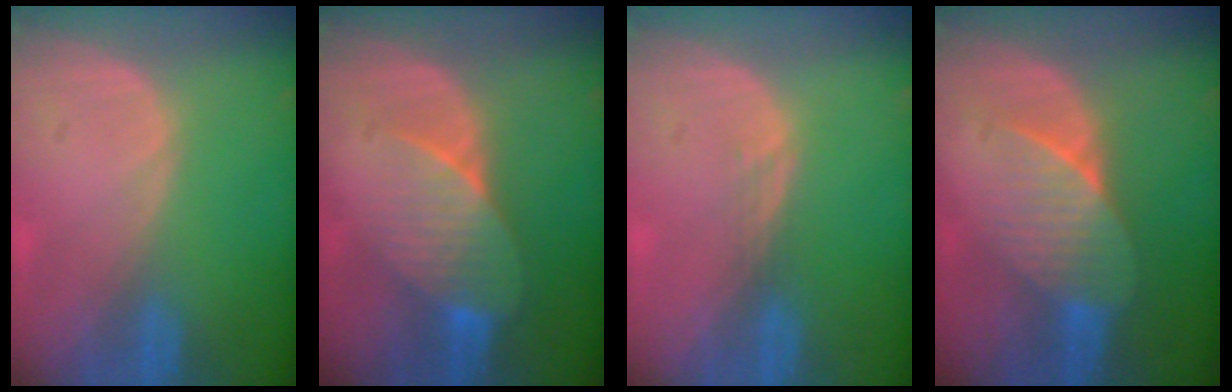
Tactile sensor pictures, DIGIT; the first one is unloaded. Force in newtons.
{"total": 7.5, "press": 6.8, "slide": 3.0}
{"total": 1.1, "press": 0.9, "slide": 0.7}
{"total": 7.0, "press": 6.6, "slide": 2.3}